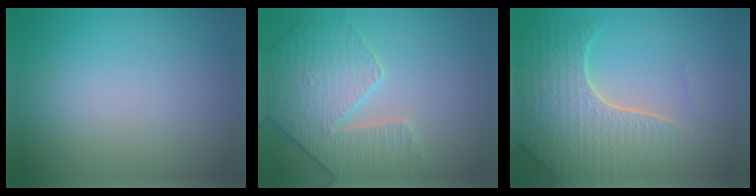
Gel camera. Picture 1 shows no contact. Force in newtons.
{"total": 4.2, "press": 4.1, "slide": 0.8}
{"total": 7.3, "press": 5.3, "slide": 5.0}